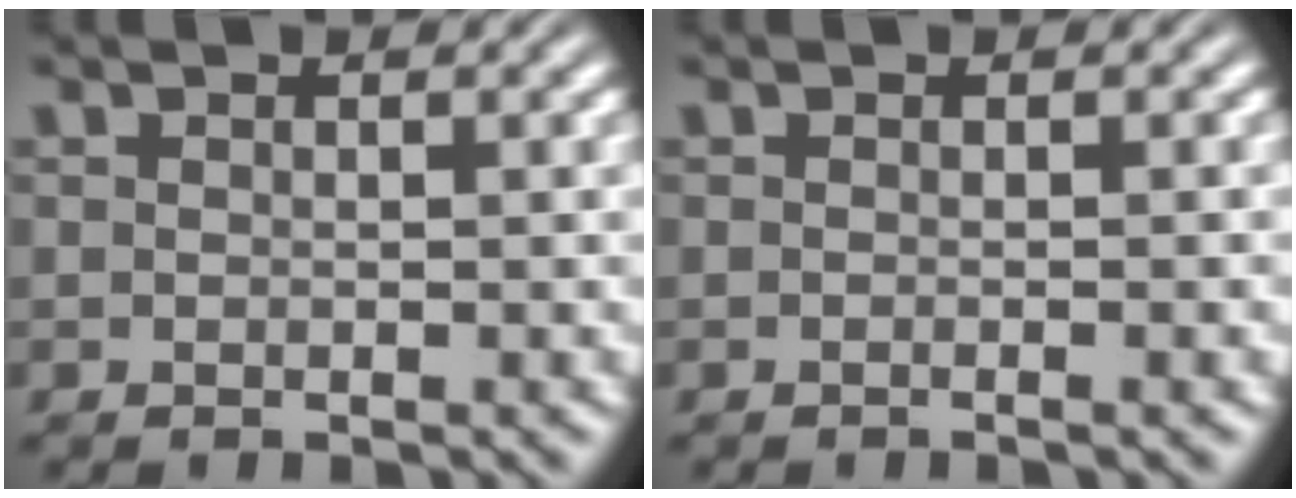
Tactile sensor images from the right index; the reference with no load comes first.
{"total": 0.6, "force": [-0.6, 0.0, 0.3], "torque": [-0.010, 0.002, -0.010]}